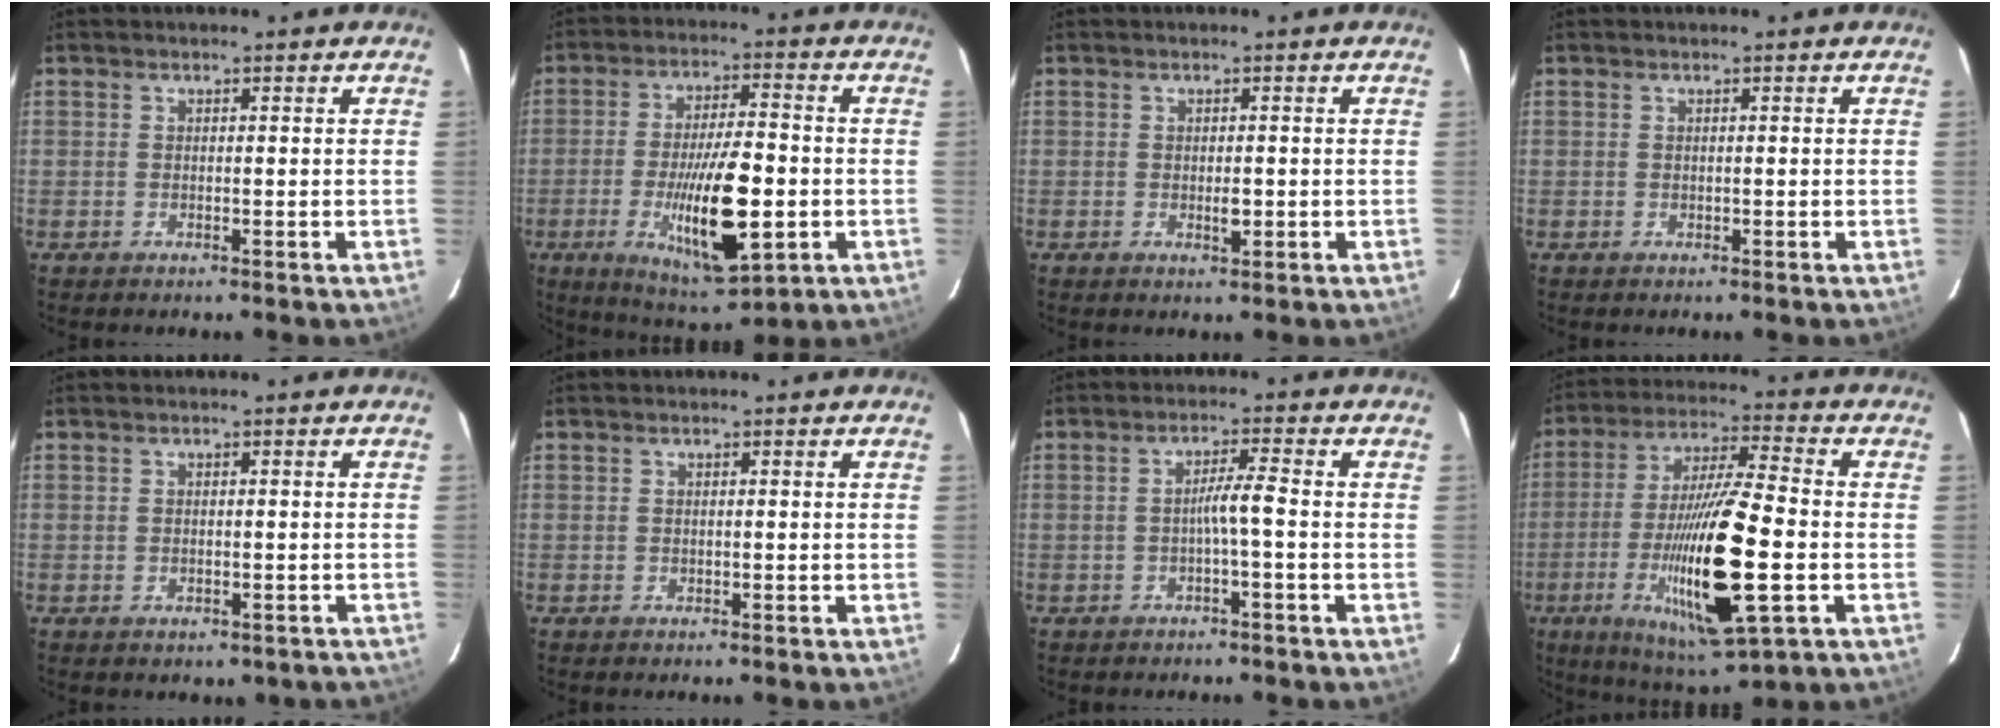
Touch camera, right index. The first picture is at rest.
{"total": 15.1, "force": [-3.7, 3.4, 14.2], "torque": [-0.247, -0.012, -0.052]}
{"total": 1.5, "force": [-0.3, 0.5, 1.4], "torque": [-0.021, -0.001, -0.004]}
{"total": 0.0}
{"total": 2.9, "force": [-2.1, 1.8, 1.1], "torque": [-0.011, 0.006, -0.016]}
{"total": 0.0}
{"total": 3.1, "force": [-0.8, -0.5, 2.9], "torque": [-0.047, 0.005, -0.014]}
{"total": 19.3, "force": [-4.8, 2.0, 18.6], "torque": [-0.360, -0.026, -0.079]}